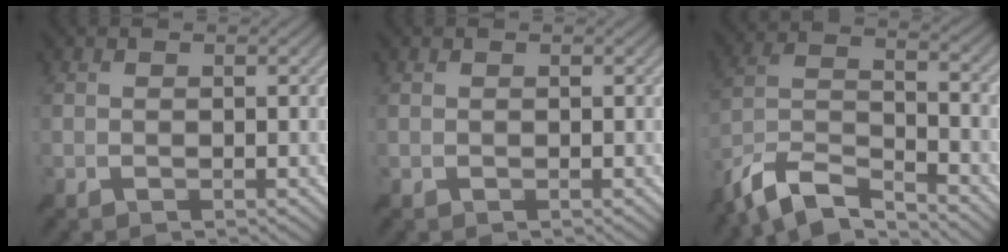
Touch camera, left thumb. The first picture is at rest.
{"total": 0.0}
{"total": 10.5, "force": [-8.5, 2.8, 5.5], "torque": [-0.119, 0.001, -0.176]}